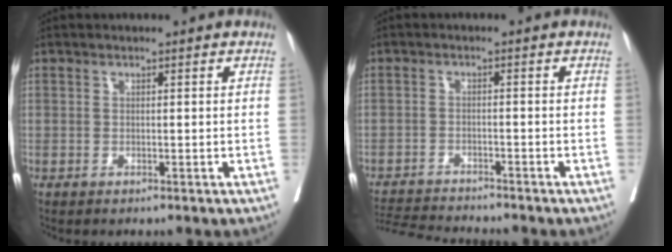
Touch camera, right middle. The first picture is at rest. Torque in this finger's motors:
{"motor_torque": [0.20, -0.33, 0.03, 0.00]}